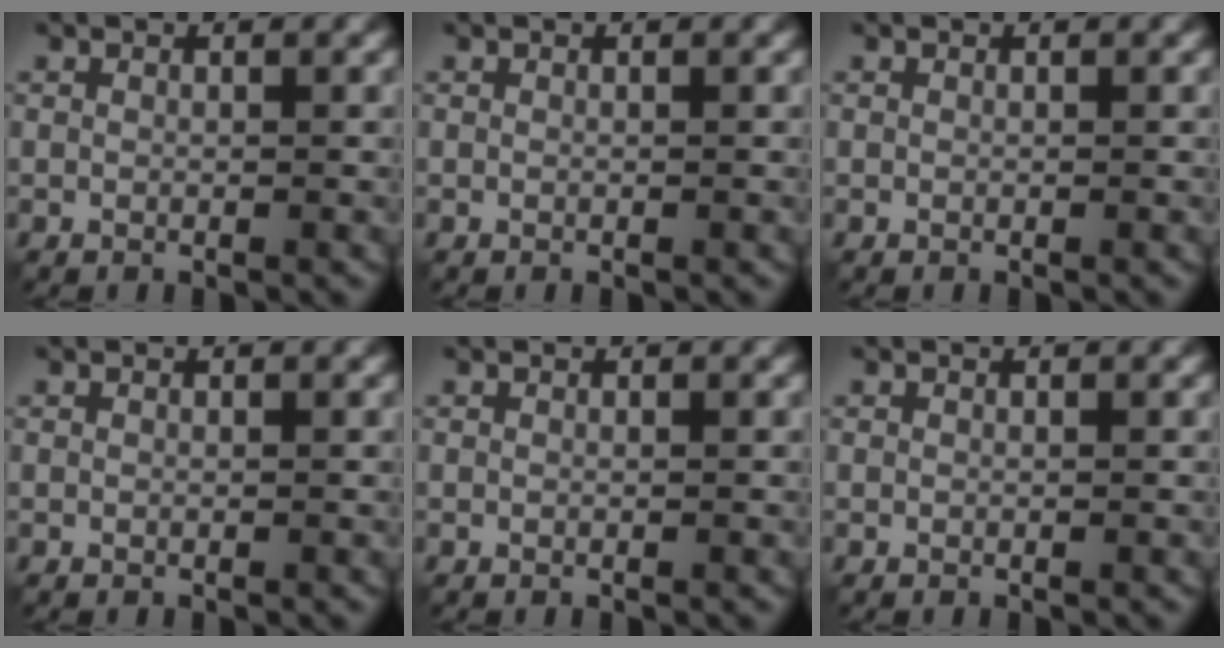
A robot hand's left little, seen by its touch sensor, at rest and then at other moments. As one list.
[{"total": 0.0}, {"total": 0.0}, {"total": 0.0}, {"total": 0.0}, {"total": 0.0}]